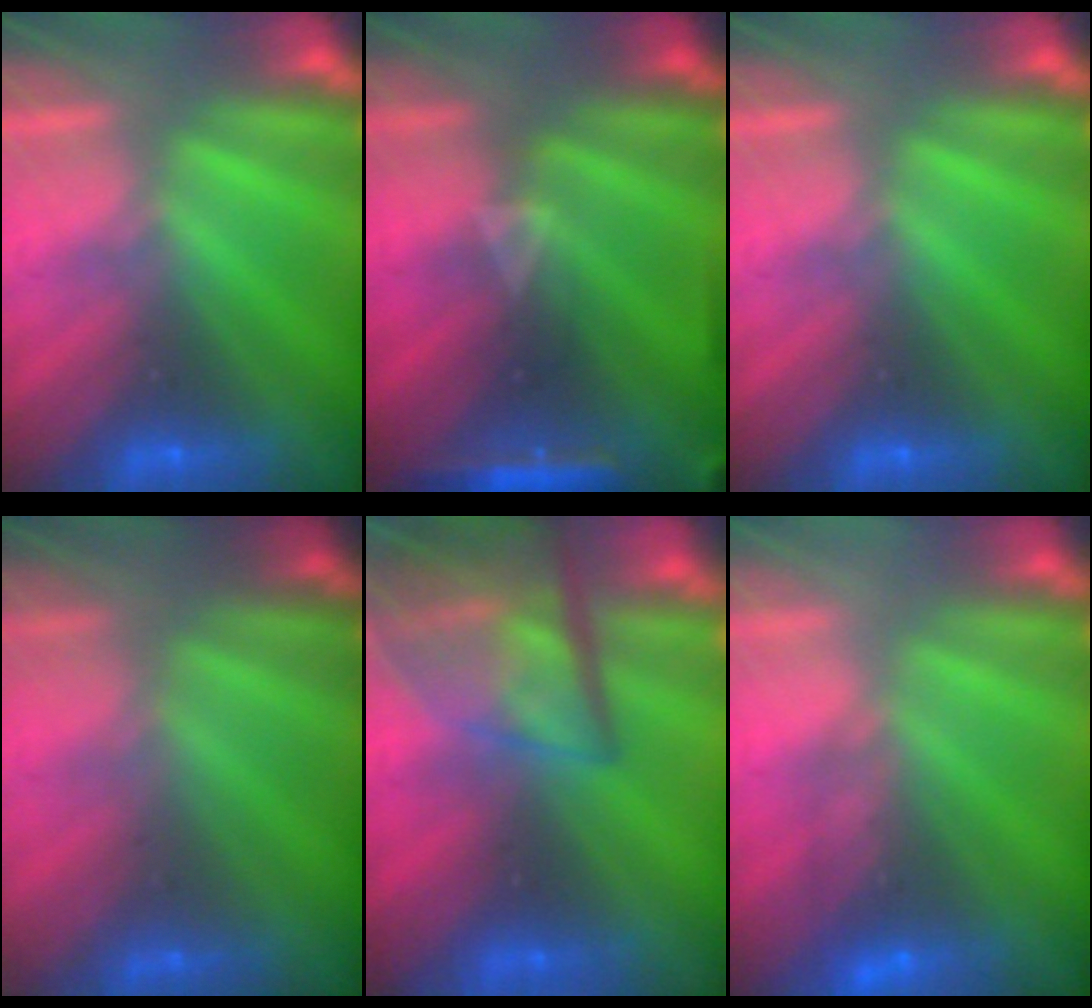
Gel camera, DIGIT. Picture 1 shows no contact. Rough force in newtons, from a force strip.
{"total": 7.5}
{"total": 0.0}
{"total": 1.5}
{"total": 6.8}
{"total": 4.6}